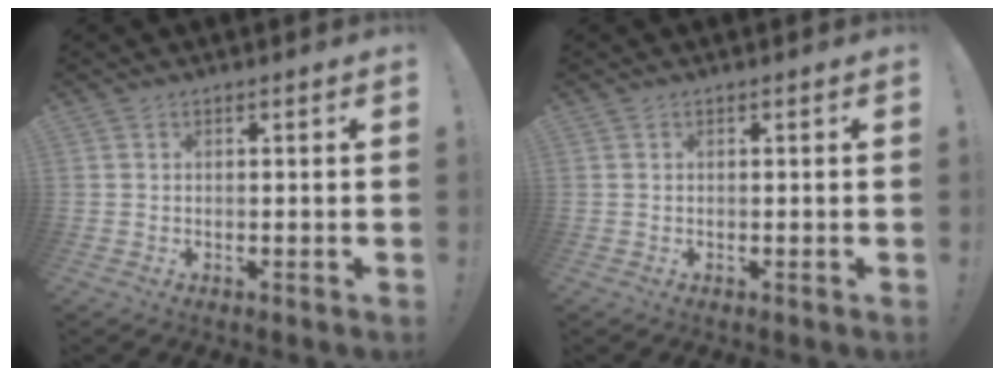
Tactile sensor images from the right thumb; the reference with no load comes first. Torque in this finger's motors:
{"motor_torque": [-0.04, 0.04, 0.00, 0.00, 0.00]}